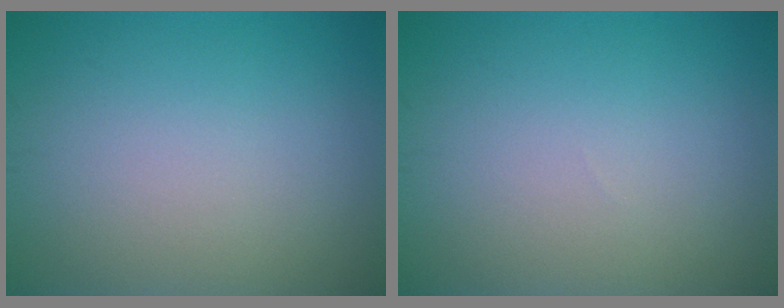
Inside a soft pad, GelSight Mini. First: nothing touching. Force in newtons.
{"total": 0.0}